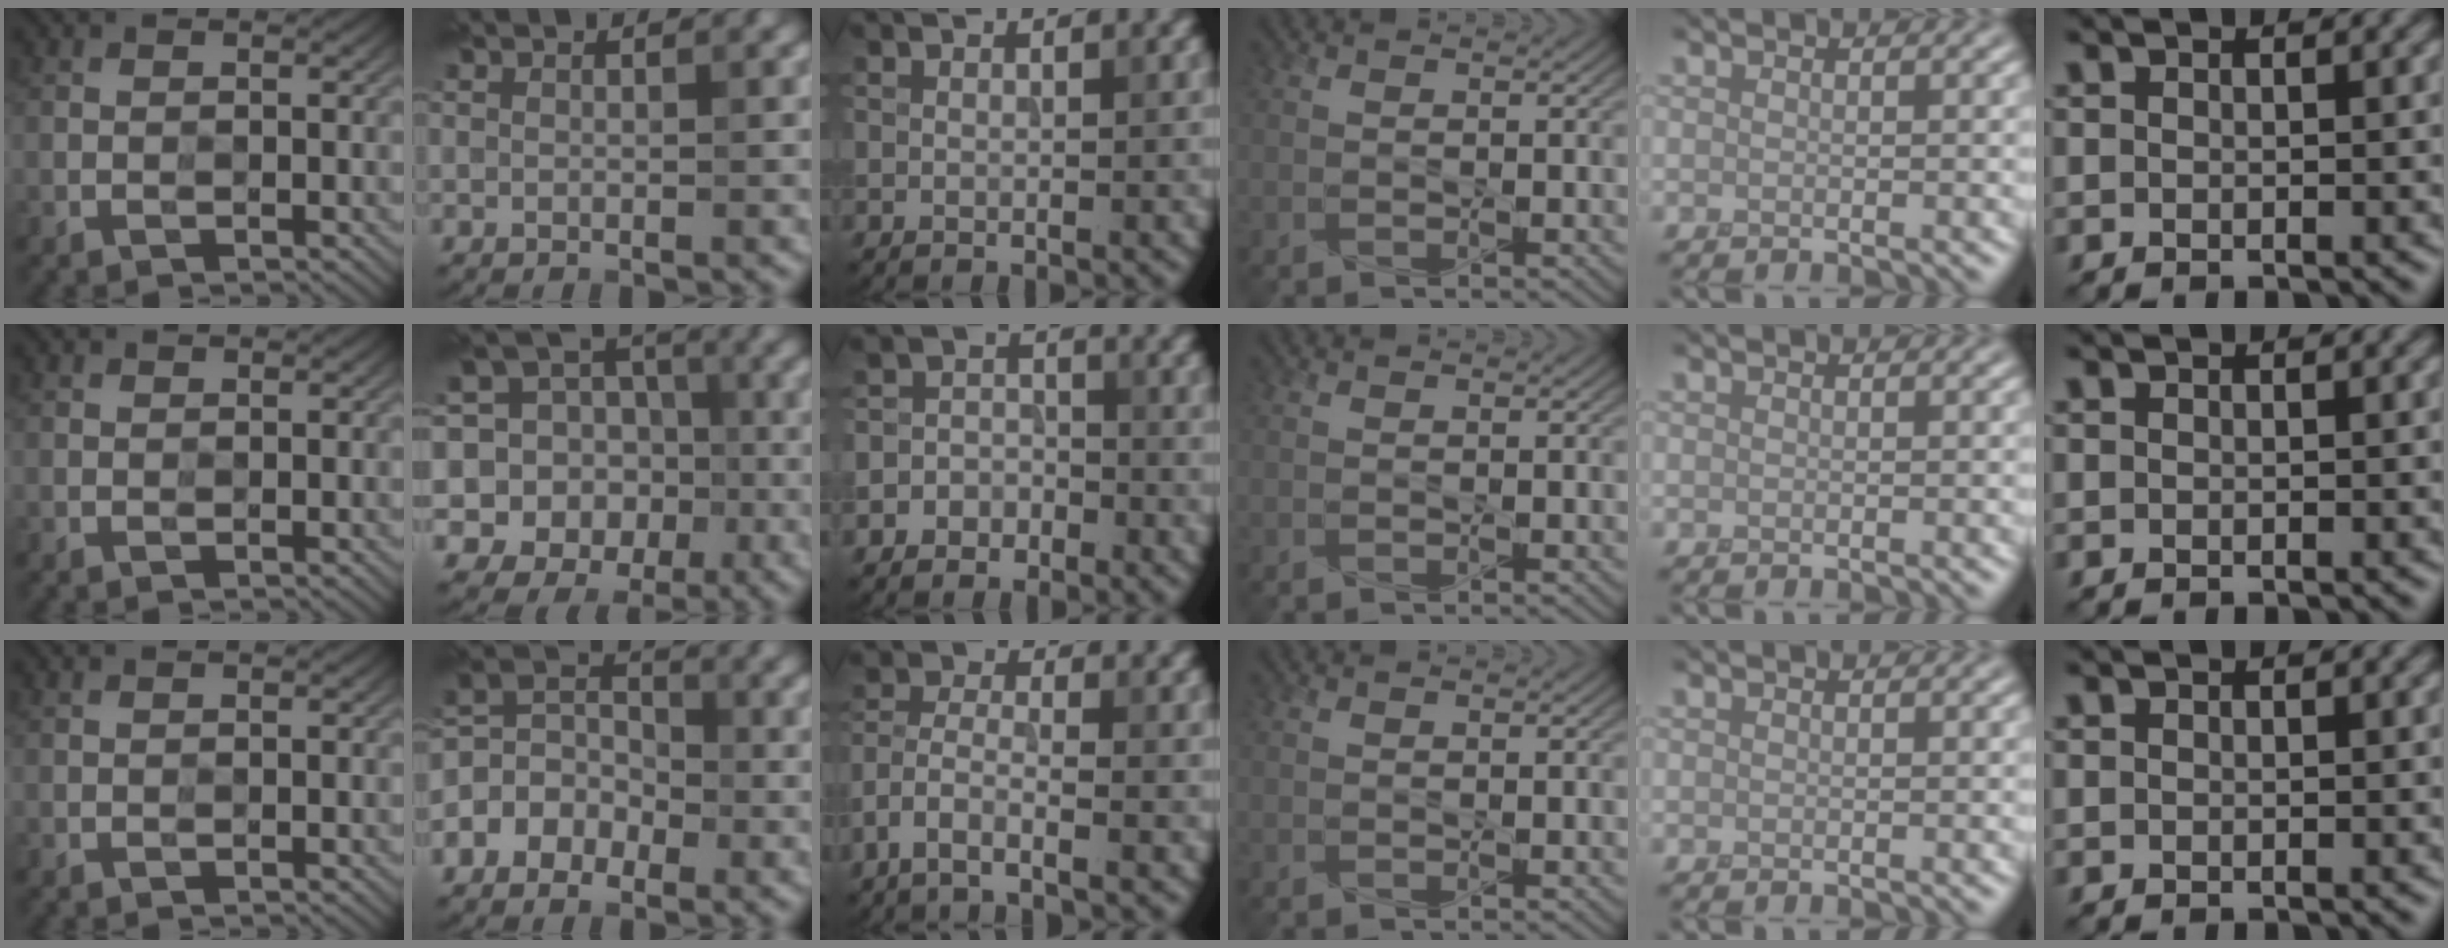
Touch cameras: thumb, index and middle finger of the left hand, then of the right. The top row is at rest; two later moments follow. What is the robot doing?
{"motion": "press", "object": "memory foam"}